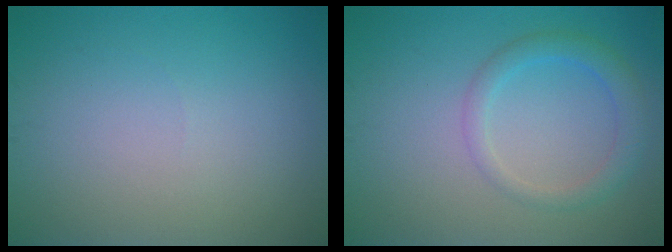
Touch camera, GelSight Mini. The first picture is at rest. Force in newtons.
{"total": 2.7, "press": 2.7, "slide": 0.1}